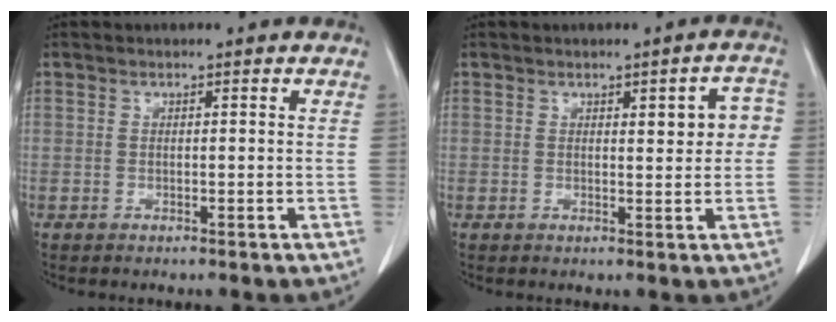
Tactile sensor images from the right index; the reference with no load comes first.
{"total": 4.4, "force": [0.9, 1.4, 4.0], "torque": [-0.043, 0.013, 0.010]}